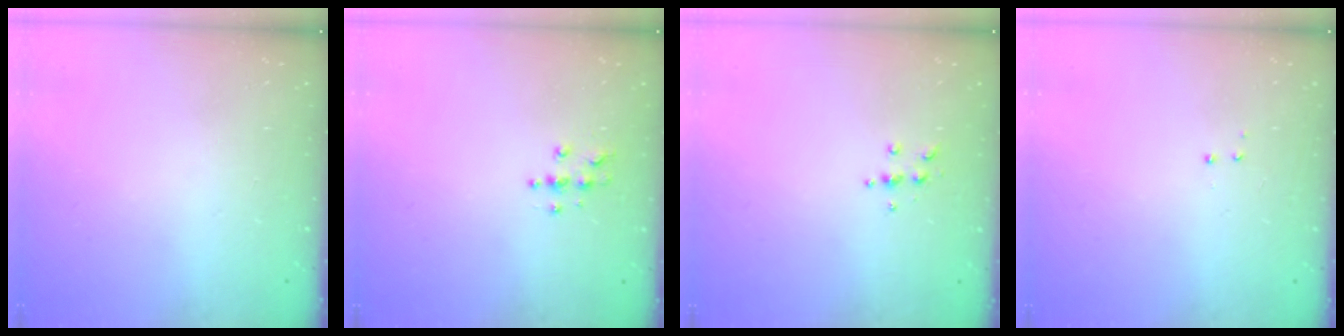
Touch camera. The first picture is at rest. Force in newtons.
{"total": 4.0, "press": 4.0, "slide": 0.3}
{"total": 5.3, "press": 5.3, "slide": 0.5}
{"total": 2.9, "press": 2.8, "slide": 0.6}